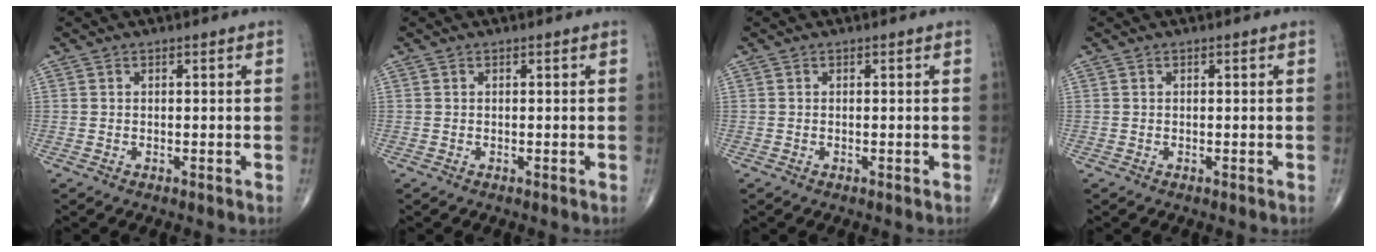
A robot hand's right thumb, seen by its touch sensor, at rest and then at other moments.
{"total": 0.0}
{"total": 0.0}
{"total": 0.0}